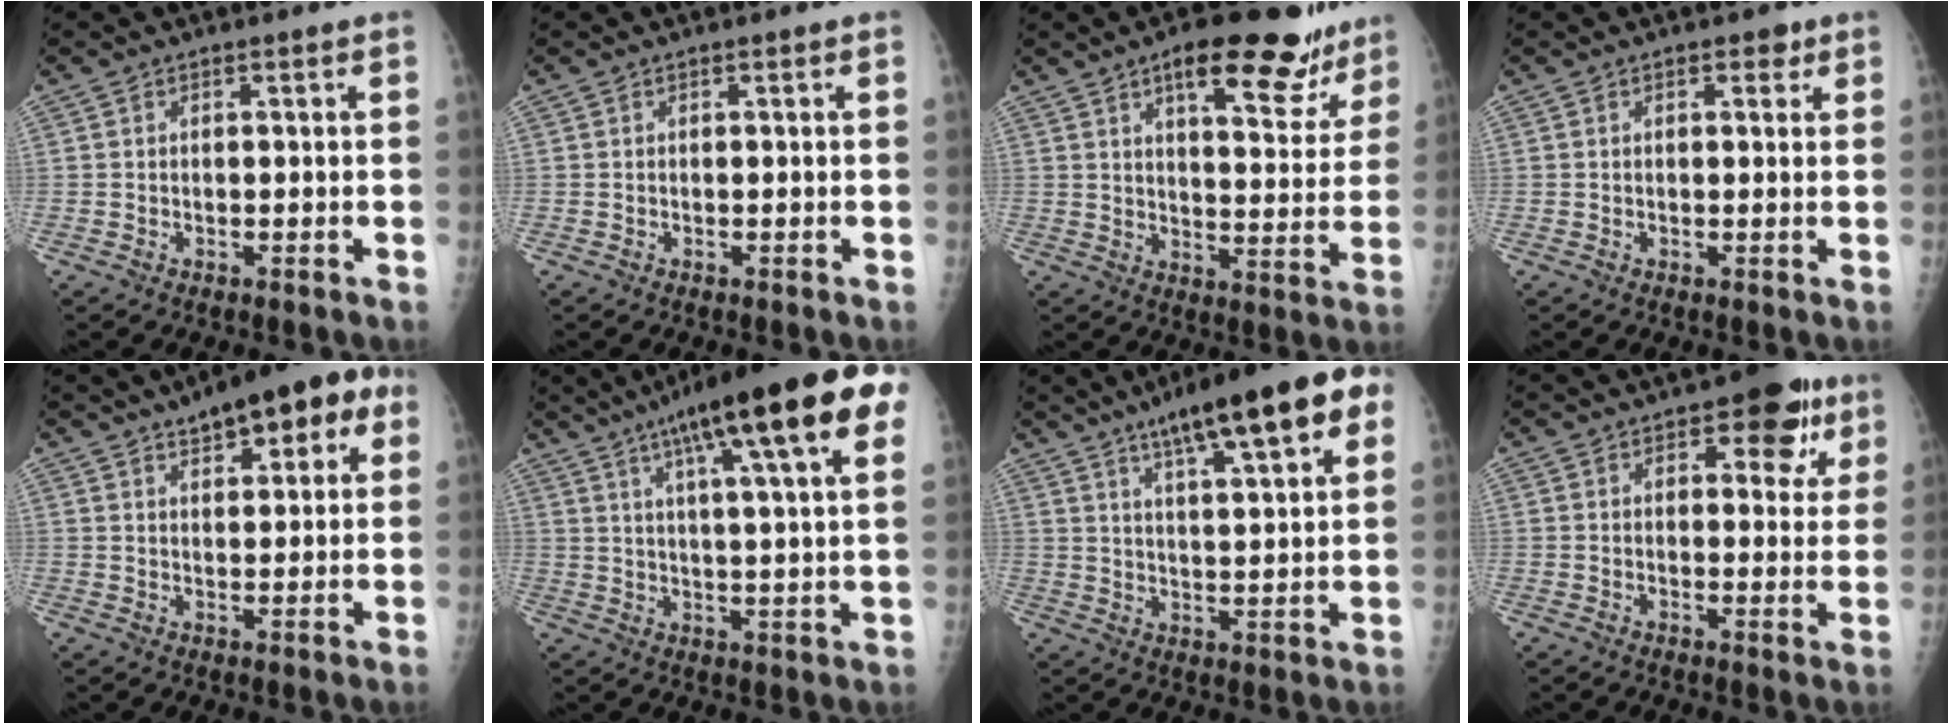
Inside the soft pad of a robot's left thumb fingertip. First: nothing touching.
{"total": 0.0}
{"total": 17.0, "force": [11.1, 6.6, 11.1], "torque": [-0.097, -0.045, 0.152]}
{"total": 1.9, "force": [1.0, 1.1, 1.1], "torque": [0.000, -0.002, 0.011]}
{"total": 12.9, "force": [6.4, 5.5, 9.8], "torque": [-0.091, 0.007, 0.081]}
{"total": 23.5, "force": [11.7, 4.4, 19.9], "torque": [-0.291, 0.002, 0.162]}
{"total": 17.9, "force": [9.4, 4.2, 14.7], "torque": [-0.191, -0.009, 0.137]}
{"total": 10.2, "force": [5.2, 5.0, 7.3], "torque": [-0.046, -0.013, 0.058]}